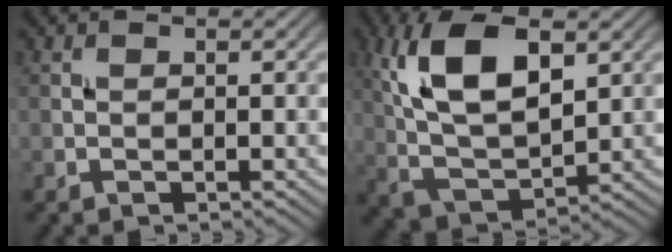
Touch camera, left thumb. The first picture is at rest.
{"total": 11.9, "force": [4.2, 5.8, 9.5], "torque": [-0.206, 0.007, 0.084]}